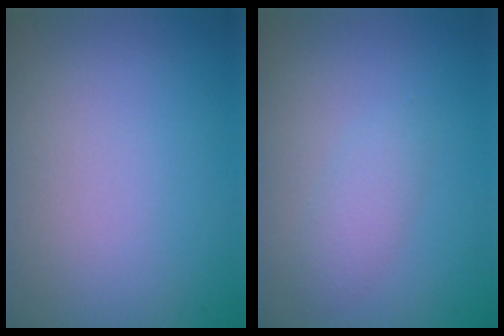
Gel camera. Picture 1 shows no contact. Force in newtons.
{"total": 1.8, "press": 1.8, "slide": 0.1}